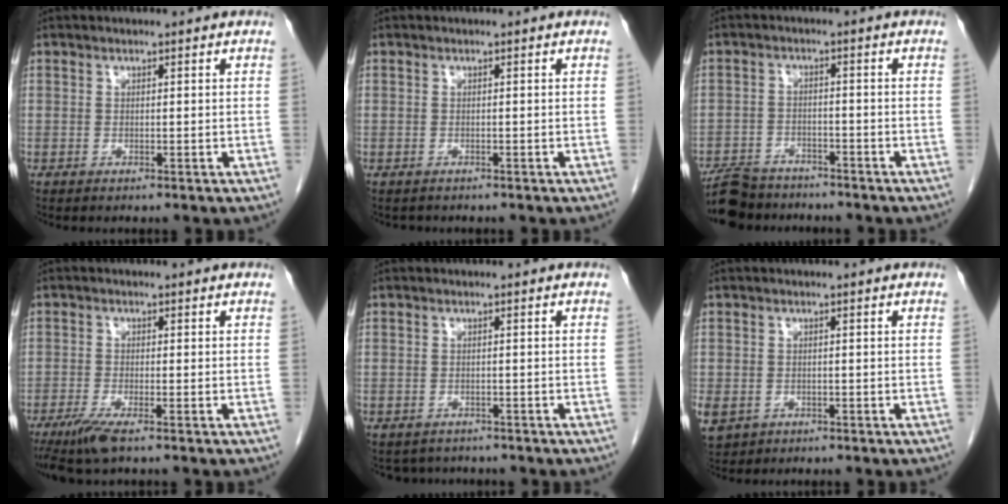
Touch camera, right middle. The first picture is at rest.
{"total": 0.8, "force": [-0.7, 0.4, 0.0], "torque": [-0.012, -0.001, -0.010]}
{"total": 8.0, "force": [-7.2, 3.0, 1.9], "torque": [-0.036, -0.006, -0.118]}
{"total": 4.5, "force": [-3.1, 0.4, 3.3], "torque": [-0.068, -0.015, -0.059]}
{"total": 3.3, "force": [-2.9, 1.5, 0.0], "torque": [0.000, 0.001, -0.040]}
{"total": 6.8, "force": [-2.8, 5.7, 2.6], "torque": [-0.079, -0.006, -0.037]}